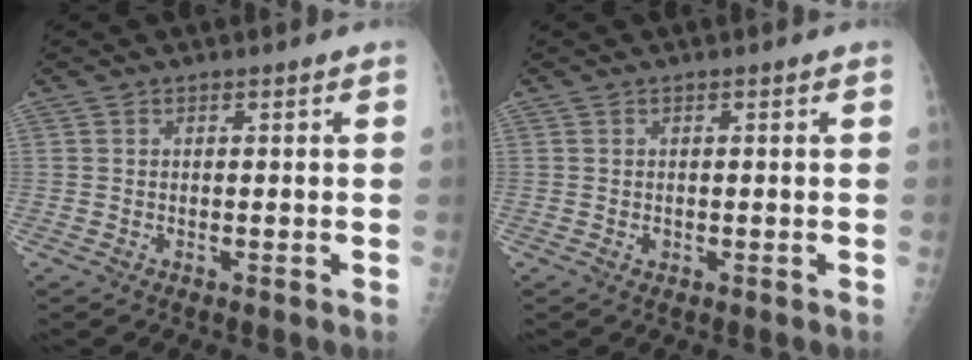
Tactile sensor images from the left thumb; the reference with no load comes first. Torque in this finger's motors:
{"motor_torque": [-0.30, 0.46, 0.27, 0.27, 0.01]}